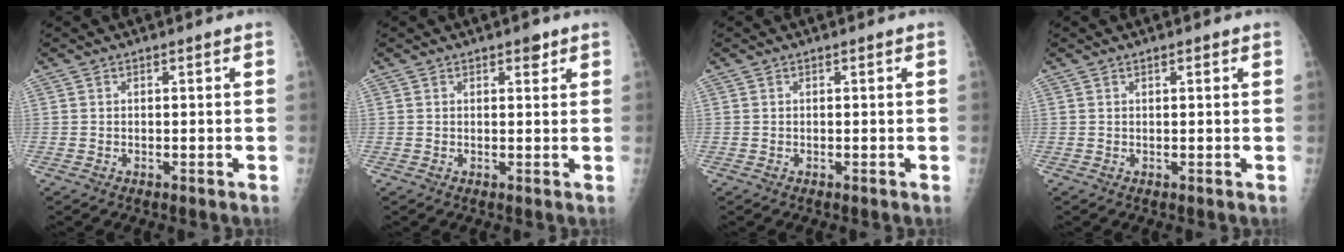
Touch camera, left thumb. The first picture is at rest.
{"total": 1.8, "force": [1.1, 0.9, 1.0], "torque": [-0.002, -0.004, 0.012]}
{"total": 0.0}
{"total": 0.7, "force": [0.4, 0.2, 0.5], "torque": [-0.010, 0.000, 0.006]}